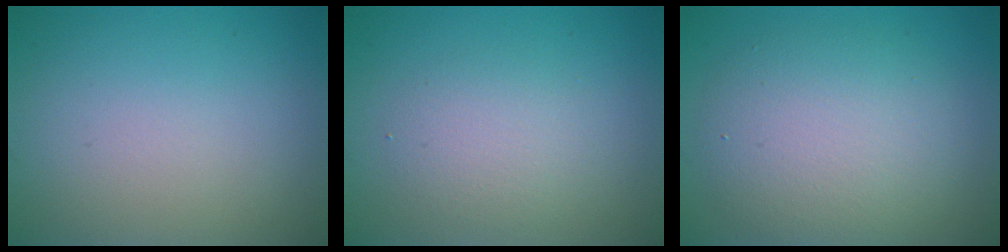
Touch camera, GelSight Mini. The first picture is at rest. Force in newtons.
{"total": 2.4, "press": 2.4, "slide": 0.3}
{"total": 6.1, "press": 6.1, "slide": 0.1}